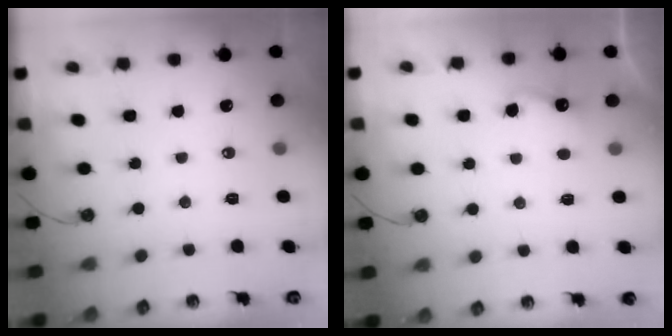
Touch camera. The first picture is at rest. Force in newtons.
{"total": 3.0, "press": 2.8, "slide": 0.9}